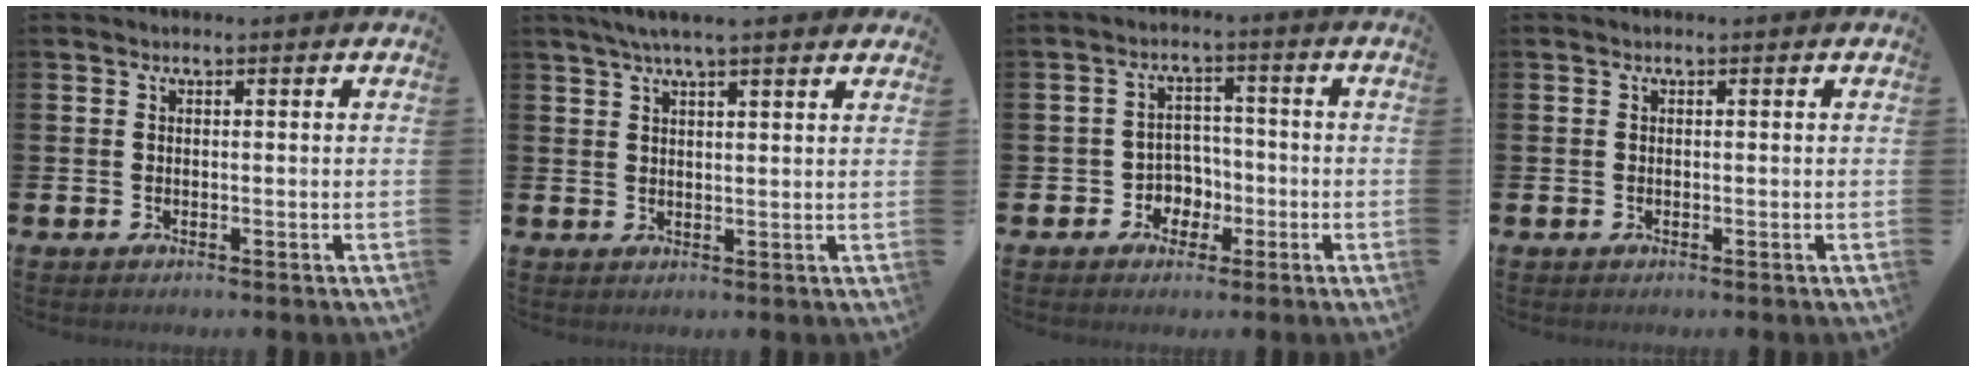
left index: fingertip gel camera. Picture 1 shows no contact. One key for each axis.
{"total": 4.5, "fx": 3.8, "fy": 0.2, "fz": 2.3, "tx": -0.052, "ty": -0.003, "tz": 0.068}
{"total": 3.7, "fx": -1.4, "fy": 3.4, "fz": 0.6, "tx": -0.031, "ty": 0.005, "tz": -0.034}
{"total": 0.0}